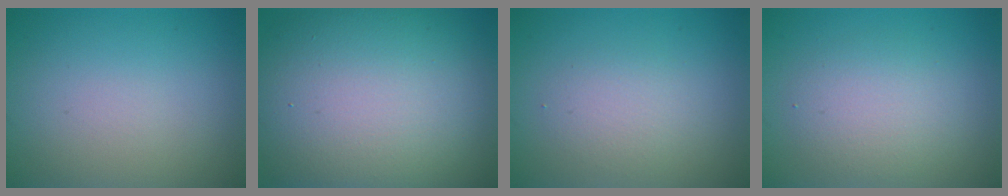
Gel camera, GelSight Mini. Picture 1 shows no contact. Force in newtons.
{"total": 16.2, "press": 16.1, "slide": 1.2}
{"total": 2.2, "press": 2.2, "slide": 0.1}
{"total": 3.3, "press": 3.3, "slide": 0.3}